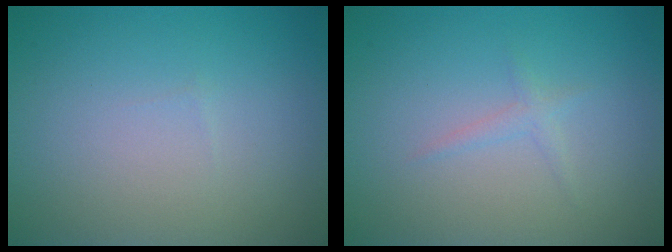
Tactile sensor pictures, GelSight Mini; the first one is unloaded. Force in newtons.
{"total": 0.9, "press": 0.9, "slide": 0.0}